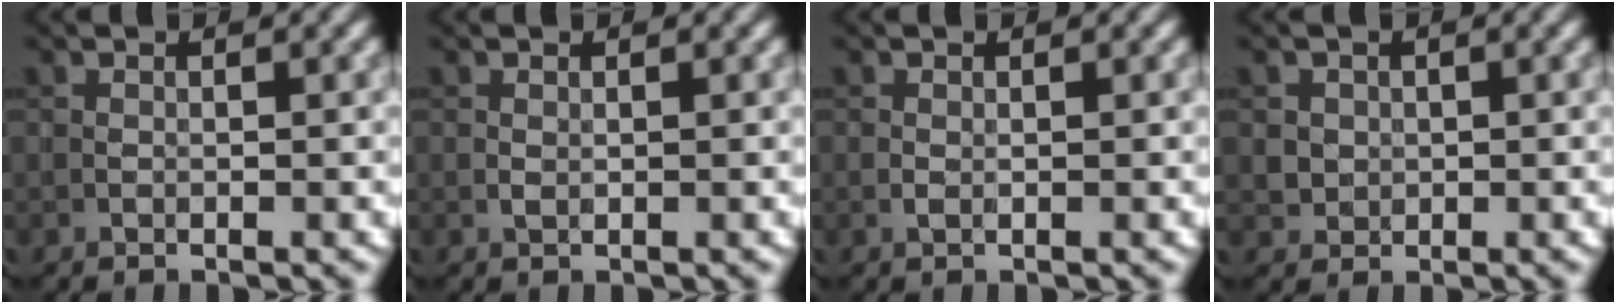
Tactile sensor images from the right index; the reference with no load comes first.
{"total": 0.0}
{"total": 0.0}
{"total": 1.8, "force": [0.4, 1.8, 0.2], "torque": [-0.007, 0.000, 0.027]}